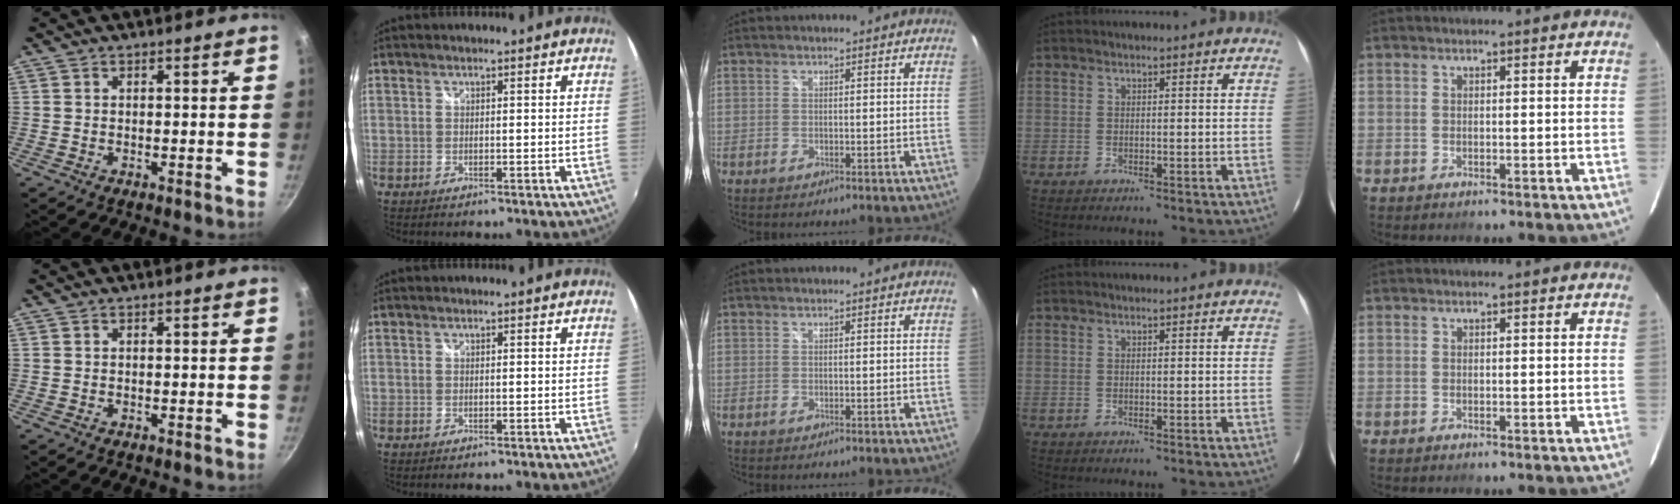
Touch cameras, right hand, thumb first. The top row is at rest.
{}